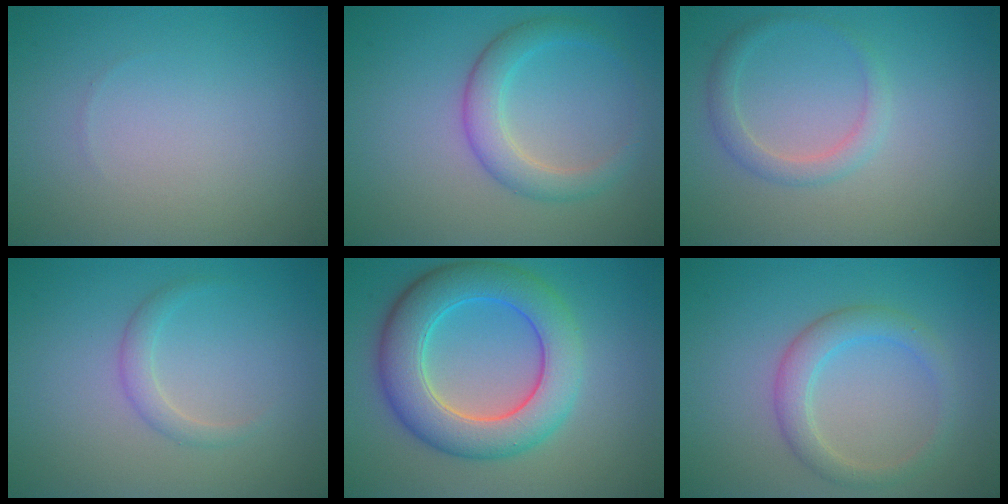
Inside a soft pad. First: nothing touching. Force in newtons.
{"total": 2.6, "press": 2.6, "slide": 0.2}
{"total": 1.9, "press": 1.9, "slide": 0.1}
{"total": 1.5, "press": 1.5, "slide": 0.1}
{"total": 8.0, "press": 8.0, "slide": 0.3}
{"total": 2.9, "press": 2.9, "slide": 0.2}